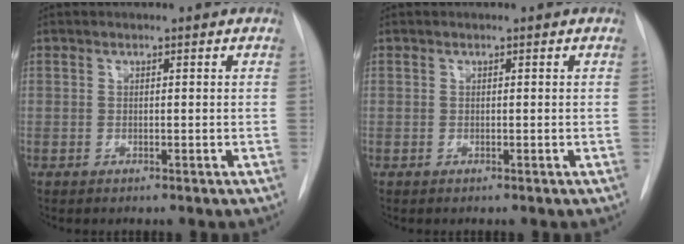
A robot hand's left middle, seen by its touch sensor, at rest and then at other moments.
{"total": 0.0}